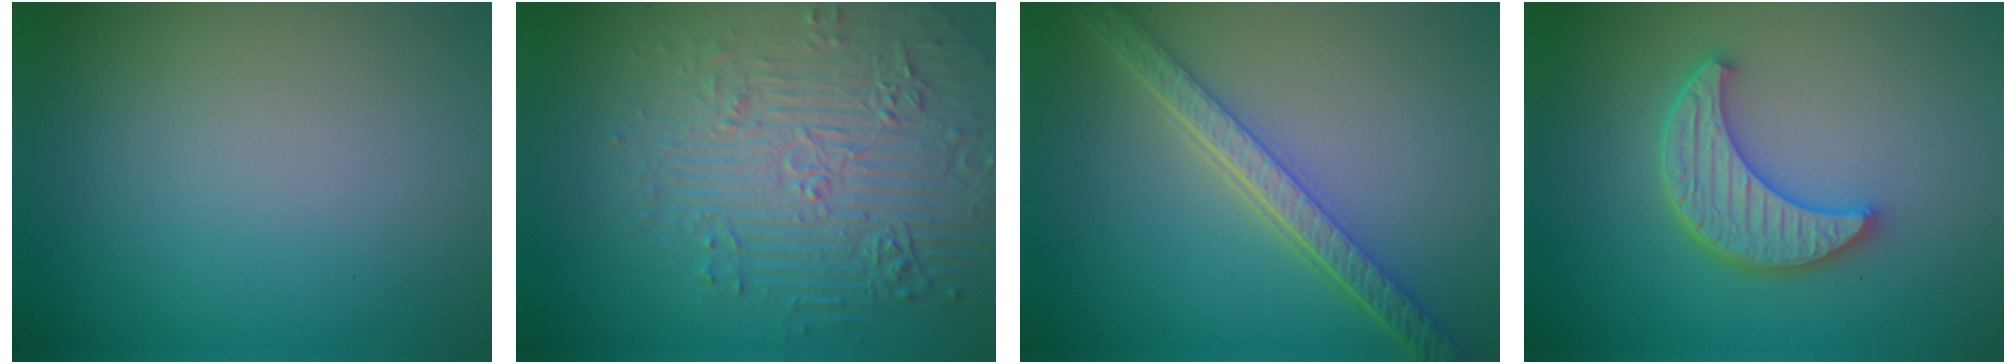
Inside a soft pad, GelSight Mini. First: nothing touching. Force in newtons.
{"total": 7.3, "press": 5.4, "slide": 4.8}
{"total": 5.1, "press": 4.1, "slide": 3.0}
{"total": 4.8, "press": 4.0, "slide": 2.7}